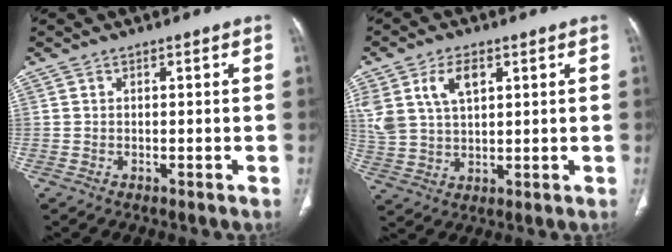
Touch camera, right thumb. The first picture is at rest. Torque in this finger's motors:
{"motor_torque": [0.15, 2.02, 0.75, 0.81, 0.10]}